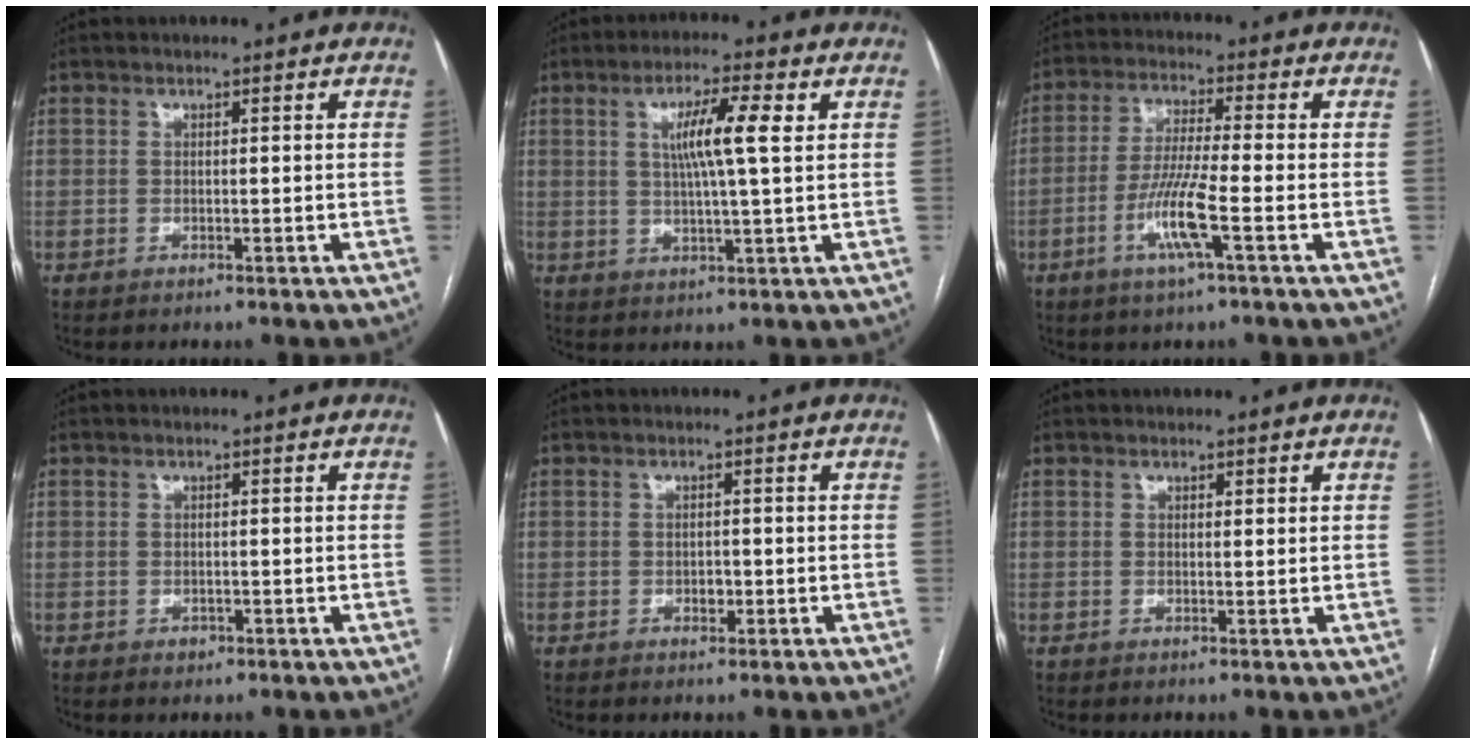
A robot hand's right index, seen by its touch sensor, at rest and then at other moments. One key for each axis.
{"total": 7.4, "fx": 2.1, "fy": 0.1, "fz": 7.1, "tx": -0.128, "ty": 0.006, "tz": 0.035}
{"total": 8.1, "fx": -3.1, "fy": -0.3, "fz": 7.5, "tx": -0.150, "ty": -0.009, "tz": -0.061}
{"total": 1.0, "fx": -0.4, "fy": 0.9, "fz": 0.3, "tx": -0.003, "ty": 0.002, "tz": -0.002}
{"total": 1.4, "fx": -0.4, "fy": 1.0, "fz": 0.9, "tx": -0.014, "ty": 0.002, "tz": -0.003}
{"total": 0.6, "fx": 0.5, "fy": 0.2, "fz": 0.2, "tx": -0.005, "ty": -0.002, "tz": 0.005}